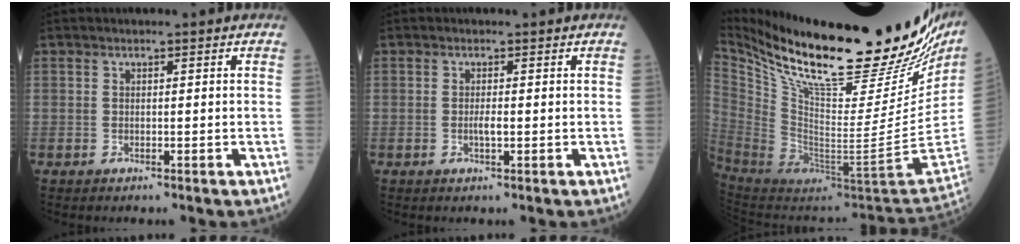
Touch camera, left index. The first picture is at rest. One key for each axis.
{"total": 1.2, "fx": -0.2, "fy": 0.3, "fz": 1.2, "tx": -0.024, "ty": -0.001, "tz": -0.002}
{"total": 36.7, "fx": 26.9, "fy": 7.3, "fz": 23.9, "tx": -0.374, "ty": -0.052, "tz": 0.407}